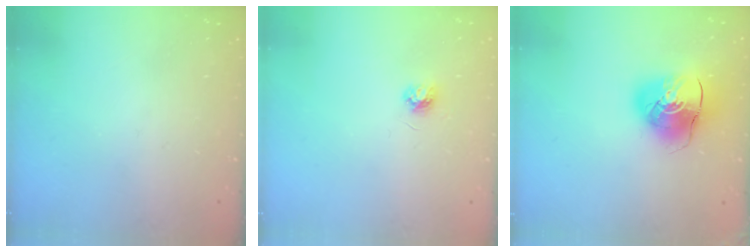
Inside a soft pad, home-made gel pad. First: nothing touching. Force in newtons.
{"total": 3.9, "press": 3.9, "slide": 0.5}
{"total": 10.8, "press": 10.6, "slide": 1.6}